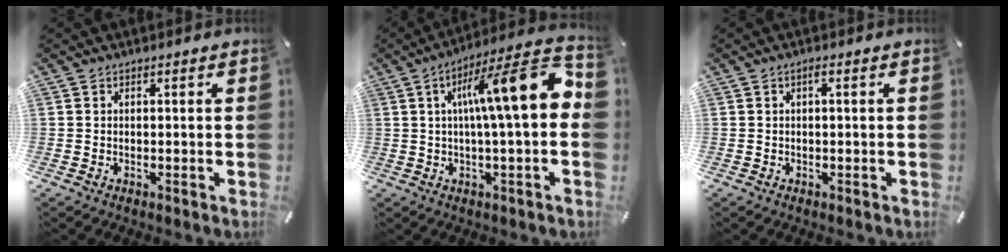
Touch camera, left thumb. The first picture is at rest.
{"total": 15.4, "force": [3.4, 2.3, 14.9], "torque": [-0.236, -0.014, 0.042]}
{"total": 1.2, "force": [0.0, 0.1, 1.2], "torque": [-0.021, 0.000, -0.001]}